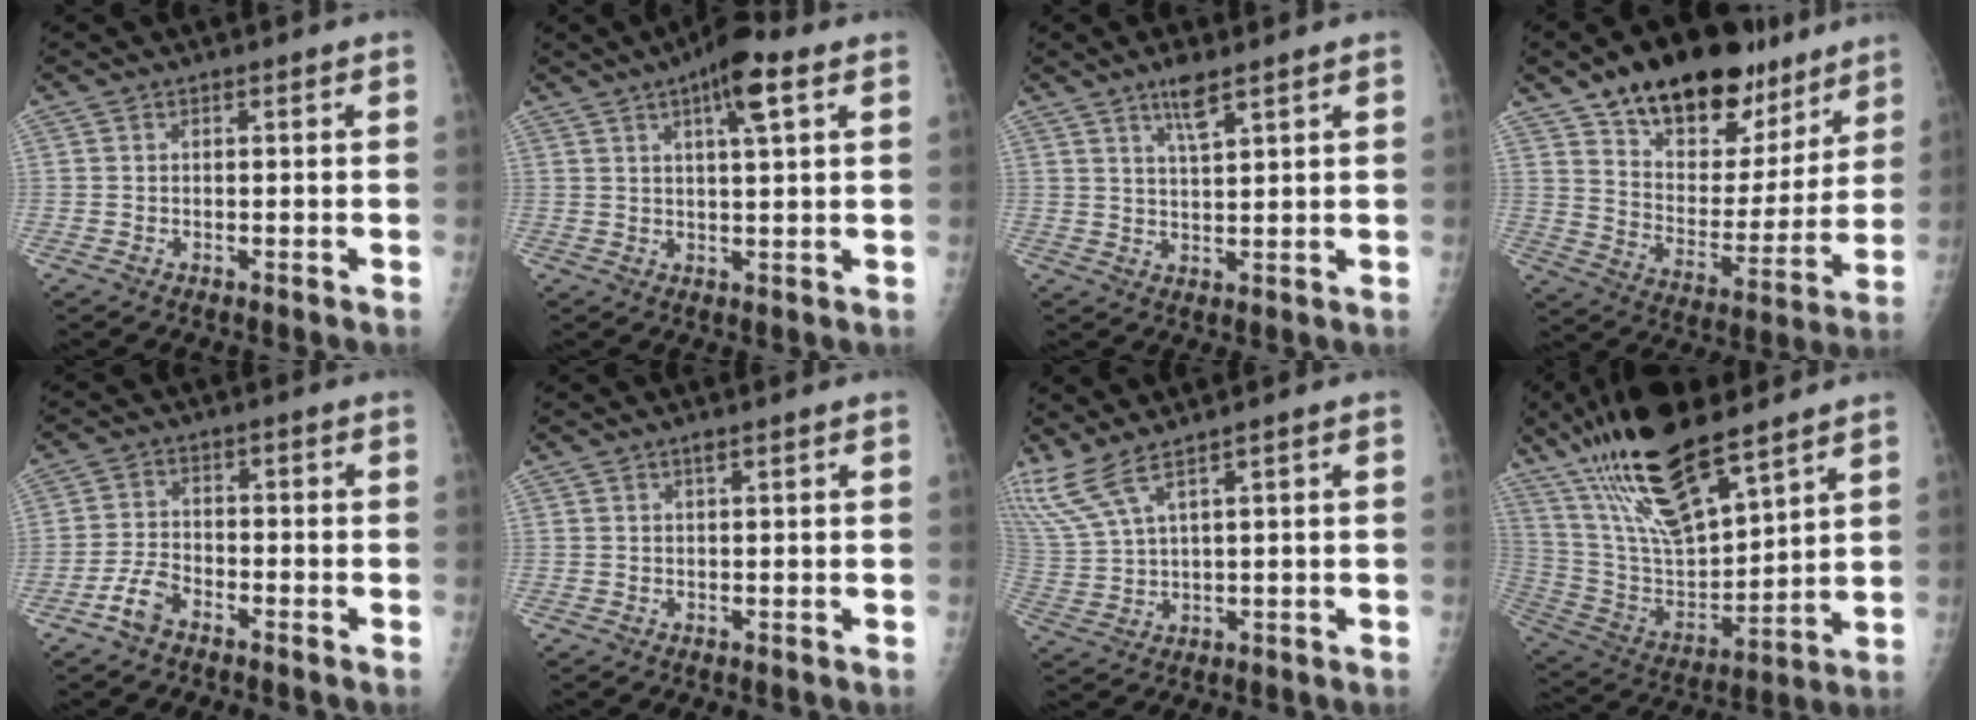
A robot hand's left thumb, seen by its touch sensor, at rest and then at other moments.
{"total": 8.2, "force": [3.9, 1.8, 7.0], "torque": [-0.109, -0.002, 0.058]}
{"total": 4.7, "force": [3.1, 1.0, 3.4], "torque": [-0.062, -0.017, 0.058]}
{"total": 24.8, "force": [16.3, 12.7, 13.6], "torque": [-0.167, -0.055, 0.260]}
{"total": 4.8, "force": [-3.3, 2.4, 2.5], "torque": [-0.048, 0.020, -0.066]}
{"total": 0.7, "force": [0.4, 0.2, 0.5], "torque": [-0.008, 0.001, 0.005]}
{"total": 7.5, "force": [5.4, 1.4, 5.0], "torque": [-0.142, -0.008, 0.130]}
{"total": 22.9, "force": [15.5, 7.2, 15.2], "torque": [-0.263, -0.058, 0.291]}